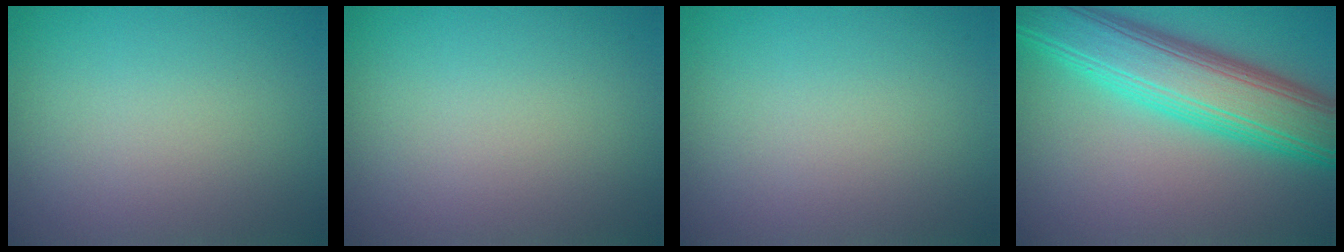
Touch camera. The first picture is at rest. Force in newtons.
{"total": 0.0}
{"total": 0.0}
{"total": 9.9, "press": 9.9, "slide": 0.2}